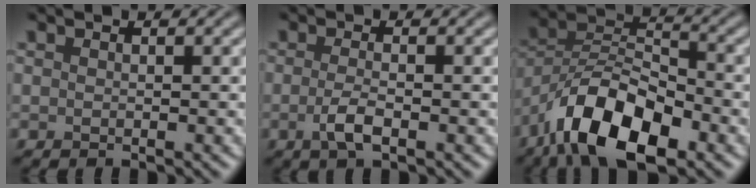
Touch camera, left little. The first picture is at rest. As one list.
[{"total": 2.3, "force": [-0.8, 0.7, 2.1], "torque": [-0.043, 0.000, -0.021]}, {"total": 10.8, "force": [-6.4, 4.6, 7.4], "torque": [-0.121, 0.009, -0.127]}]